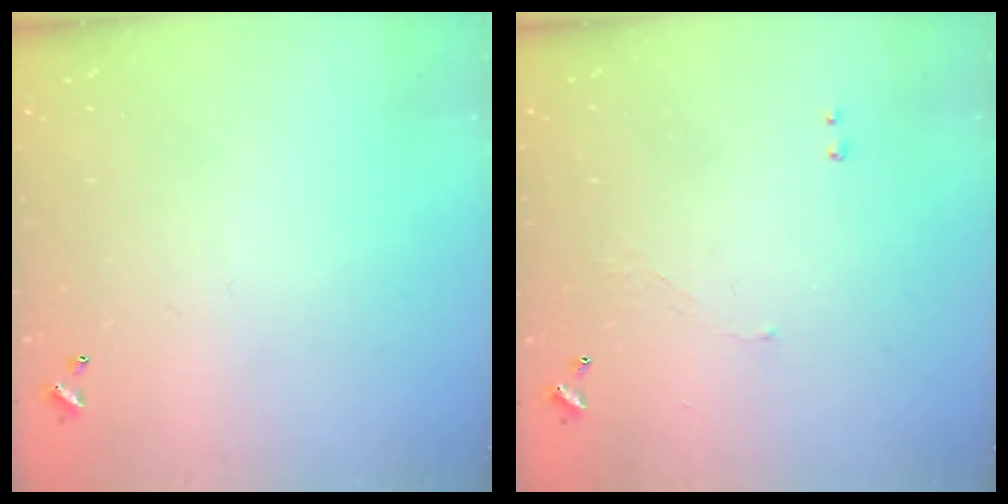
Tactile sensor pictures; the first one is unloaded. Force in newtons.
{"total": 1.3, "press": 1.2, "slide": 0.5}